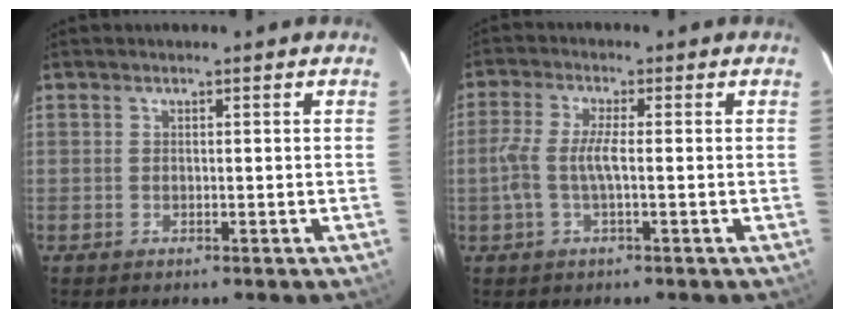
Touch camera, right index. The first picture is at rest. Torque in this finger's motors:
{"motor_torque": [0.17, 0.11, 0.05, 0.06]}